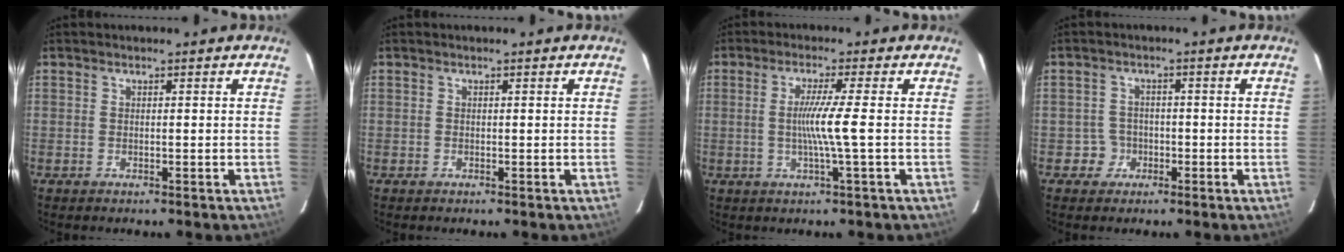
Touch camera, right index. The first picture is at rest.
{"total": 0.0}
{"total": 5.4, "force": [-0.3, -1.4, 5.2], "torque": [-0.100, -0.010, -0.006]}
{"total": 3.0, "force": [-1.0, 2.8, -0.3], "torque": [0.014, 0.013, -0.019]}